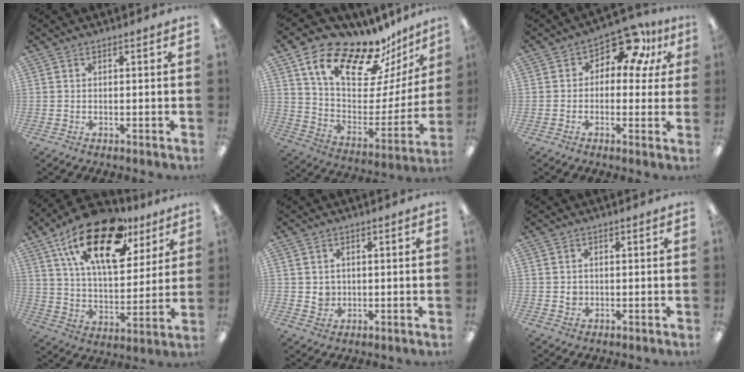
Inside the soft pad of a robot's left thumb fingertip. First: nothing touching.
{"total": 20.4, "force": [15.6, 7.8, 10.6], "torque": [-0.181, -0.114, 0.268]}
{"total": 9.1, "force": [4.0, 5.7, 5.9], "torque": [-0.076, -0.013, 0.067]}
{"total": 22.6, "force": [13.4, 10.5, 15.0], "torque": [-0.260, -0.063, 0.231]}
{"total": 3.1, "force": [0.7, 3.0, 0.6], "torque": [0.000, -0.002, 0.011]}
{"total": 1.8, "force": [0.0, 1.7, 0.6], "torque": [-0.006, 0.002, -0.004]}